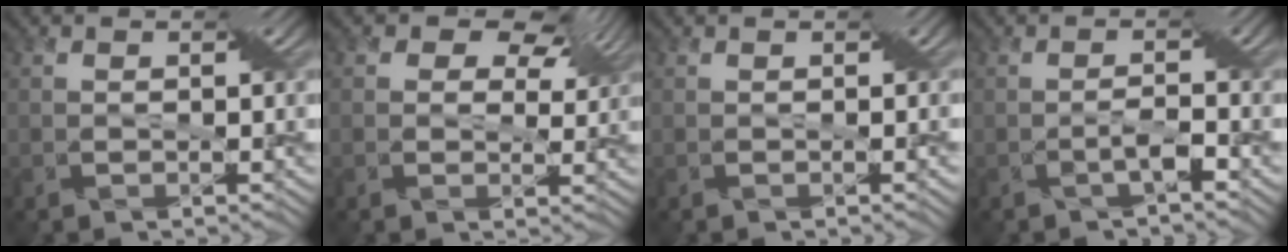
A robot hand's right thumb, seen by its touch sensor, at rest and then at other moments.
{"total": 7.6, "force": [4.3, 4.6, 4.3], "torque": [-0.075, 0.025, 0.051]}
{"total": 0.9, "force": [0.0, -0.1, 0.9], "torque": [-0.019, -0.008, 0.005]}
{"total": 1.6, "force": [-1.0, -1.0, 0.8], "torque": [-0.031, 0.004, -0.012]}